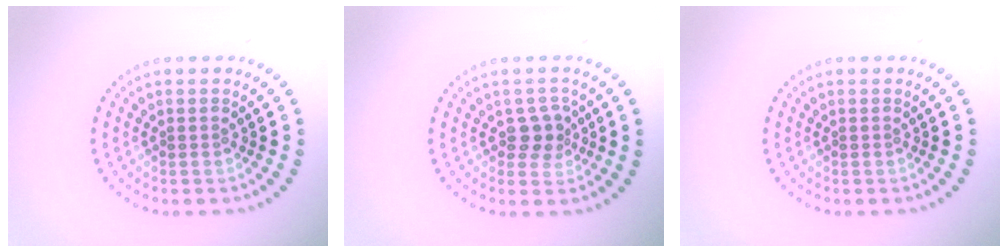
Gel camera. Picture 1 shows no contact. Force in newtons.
{"total": 2.1, "press": 1.9, "slide": 0.7}
{"total": 0.0}